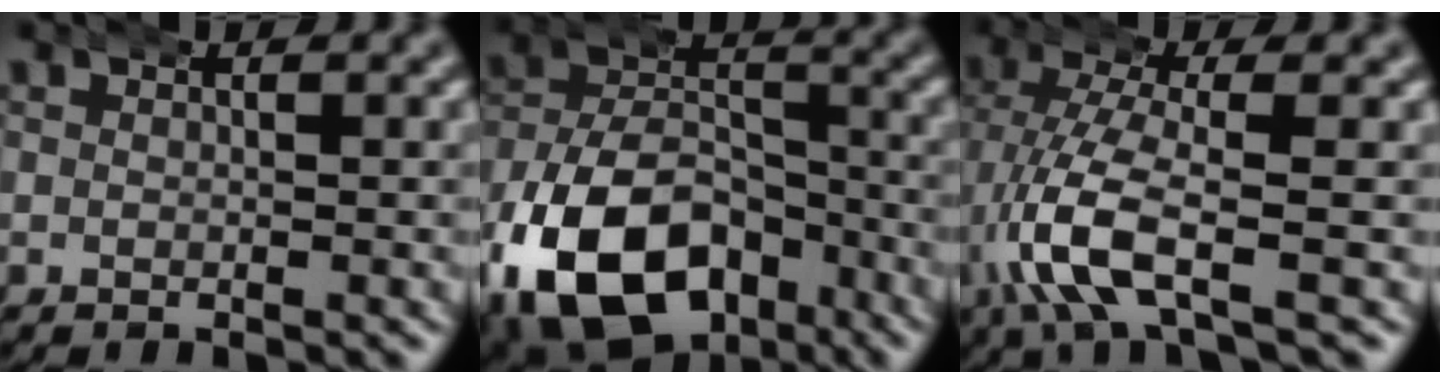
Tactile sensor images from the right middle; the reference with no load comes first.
{"total": 13.6, "force": [-6.5, 8.9, 8.0], "torque": [-0.157, -0.053, -0.087]}
{"total": 6.2, "force": [-1.0, 2.2, 5.7], "torque": [-0.143, -0.022, -0.005]}